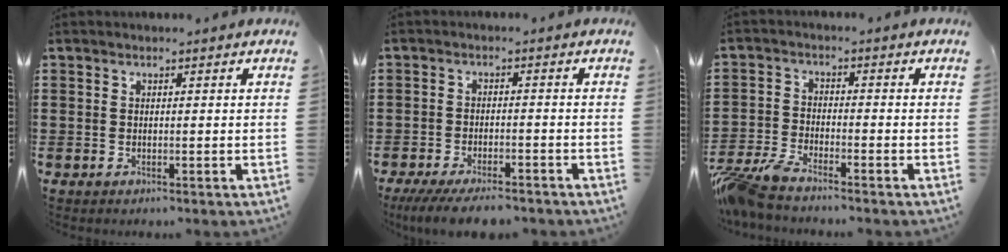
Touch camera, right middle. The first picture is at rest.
{"total": 4.5, "force": [-4.0, 0.5, 2.0], "torque": [-0.045, -0.010, -0.077]}
{"total": 5.1, "force": [-4.7, 0.4, 2.1], "torque": [-0.079, -0.018, -0.099]}